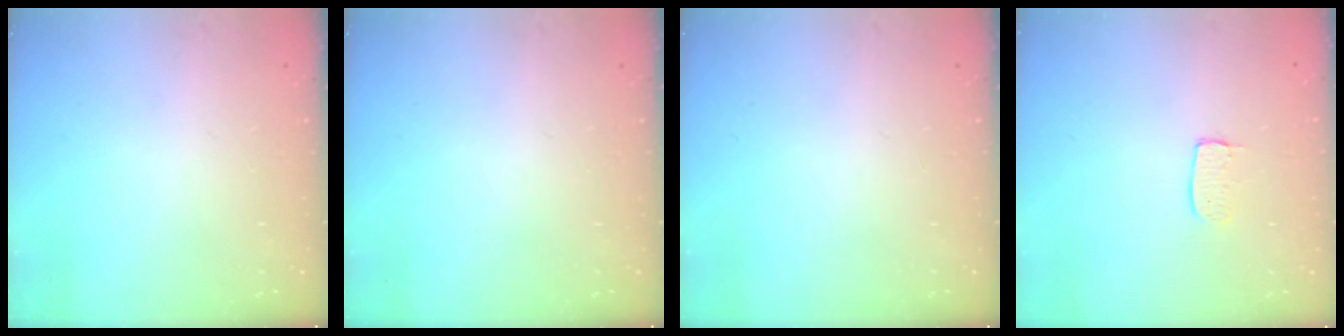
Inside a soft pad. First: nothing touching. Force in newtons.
{"total": 0.0}
{"total": 0.0}
{"total": 5.8, "press": 5.8, "slide": 0.3}